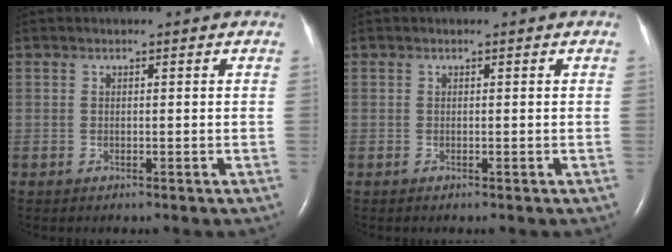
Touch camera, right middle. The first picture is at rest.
{"total": 0.0}